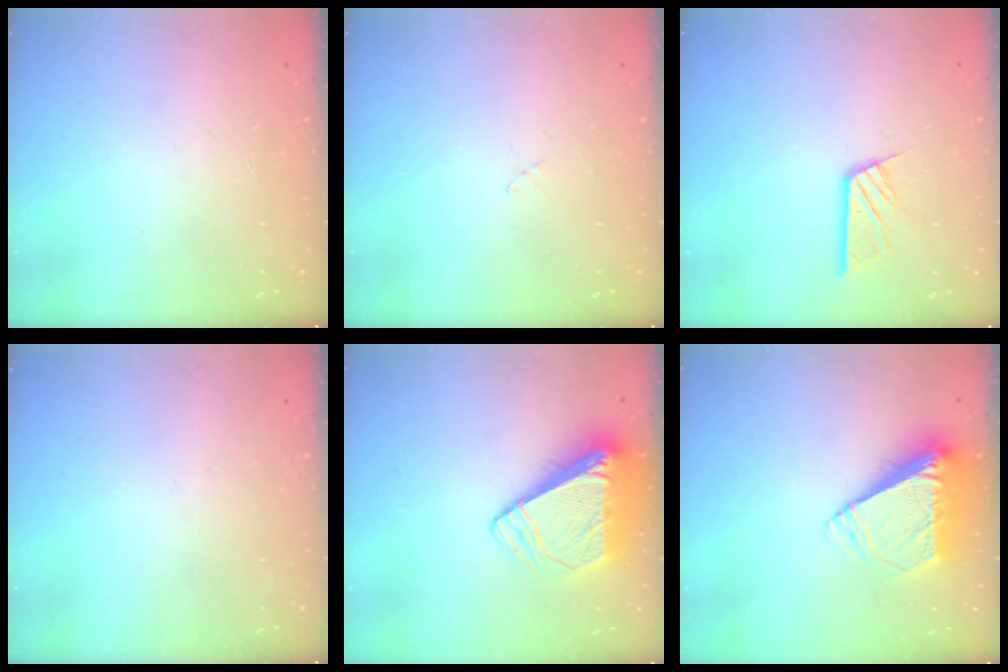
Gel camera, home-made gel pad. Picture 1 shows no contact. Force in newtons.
{"total": 2.7, "press": 2.7, "slide": 0.3}
{"total": 9.0, "press": 9.0, "slide": 0.9}
{"total": 0.0}
{"total": 10.7, "press": 10.6, "slide": 1.4}
{"total": 10.4, "press": 10.3, "slide": 1.5}